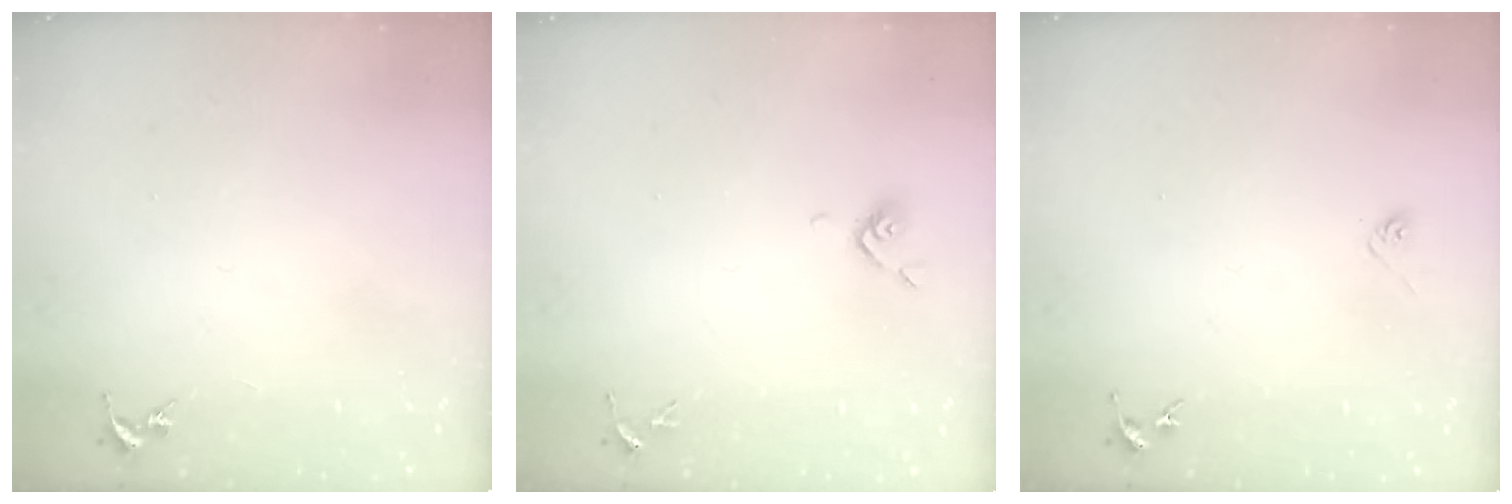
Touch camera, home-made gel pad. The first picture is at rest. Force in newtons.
{"total": 5.1, "press": 4.9, "slide": 1.2}
{"total": 3.8, "press": 3.7, "slide": 1.0}